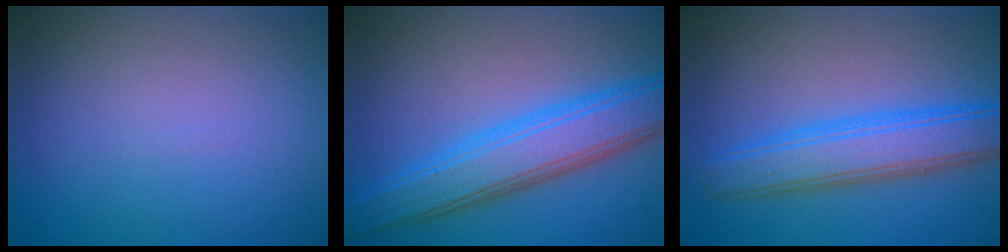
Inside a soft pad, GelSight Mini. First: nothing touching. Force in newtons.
{"total": 6.7, "press": 6.7, "slide": 0.4}
{"total": 5.9, "press": 5.9, "slide": 0.1}